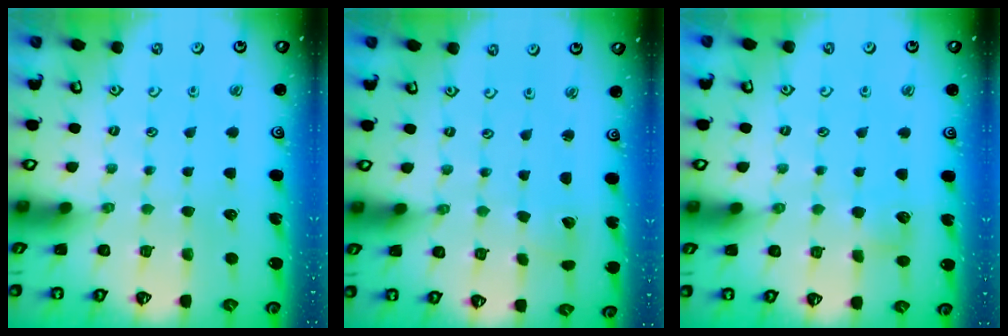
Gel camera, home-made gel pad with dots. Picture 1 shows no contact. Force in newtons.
{"total": 1.4, "press": 1.3, "slide": 0.2}
{"total": 5.0, "press": 5.0, "slide": 0.6}